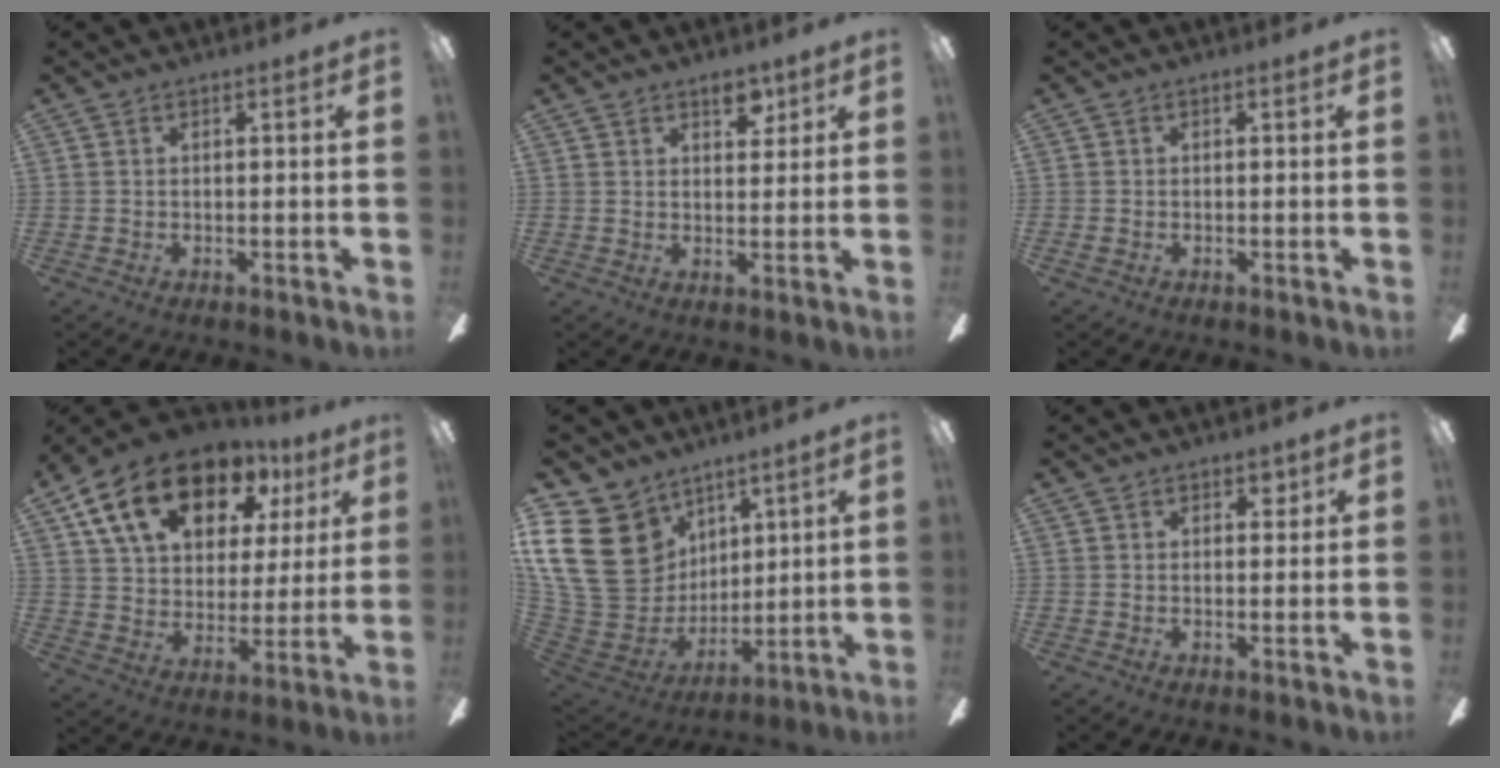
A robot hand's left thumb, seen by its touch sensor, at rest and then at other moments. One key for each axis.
{"total": 4.6, "fx": 3.3, "fy": 2.5, "fz": 1.9, "tx": -0.003, "ty": -0.015, "tz": 0.053}
{"total": 0.7, "fx": -0.3, "fy": 0.6, "fz": 0.1, "tx": -0.001, "ty": 0.003, "tz": -0.008}
{"total": 19.8, "fx": 12.0, "fy": 11.6, "fz": 10.6, "tx": -0.195, "ty": -0.046, "tz": 0.215}
{"total": 22.2, "fx": 8.0, "fy": 17.5, "fz": 11.1, "tx": -0.253, "ty": -0.041, "tz": 0.162}
{"total": 2.2, "fx": 1.4, "fy": 1.5, "fz": 0.7, "tx": 0.000, "ty": -0.002, "tz": 0.022}